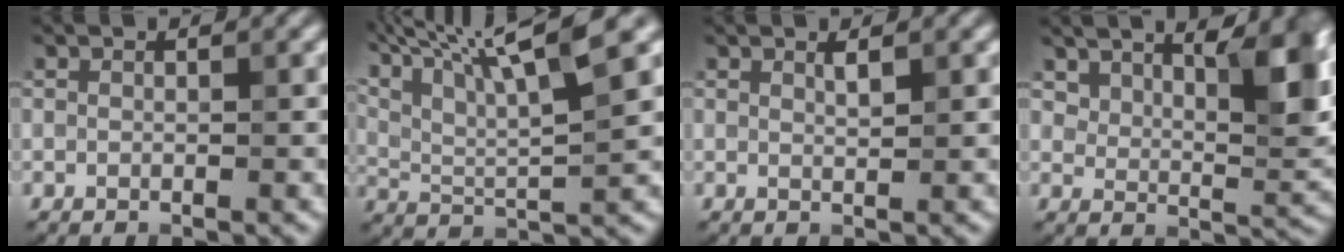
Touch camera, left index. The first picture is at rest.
{"total": 12.1, "force": [7.9, 2.7, 8.8], "torque": [-0.163, 0.030, 0.111]}
{"total": 0.9, "force": [0.7, 0.2, 0.6], "torque": [-0.010, -0.002, 0.012]}
{"total": 7.9, "force": [4.4, 3.2, 5.7], "torque": [-0.083, -0.004, 0.078]}